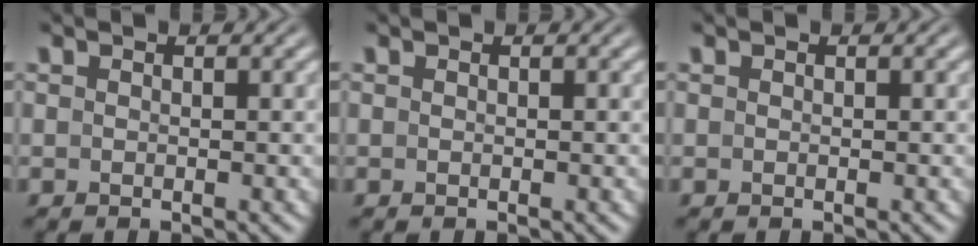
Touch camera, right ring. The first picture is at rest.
{"total": 0.0}
{"total": 0.0}